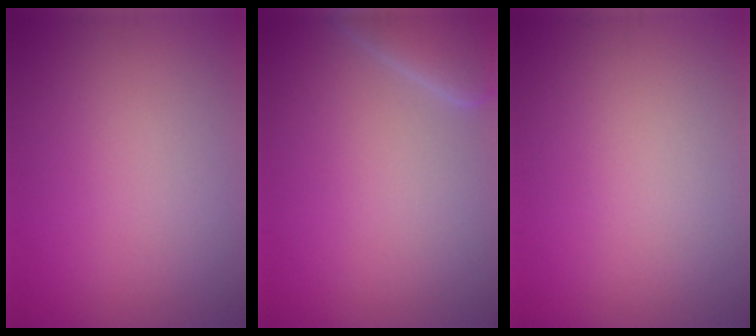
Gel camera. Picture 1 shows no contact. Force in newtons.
{"total": 4.4, "press": 4.4, "slide": 0.5}
{"total": 0.0}